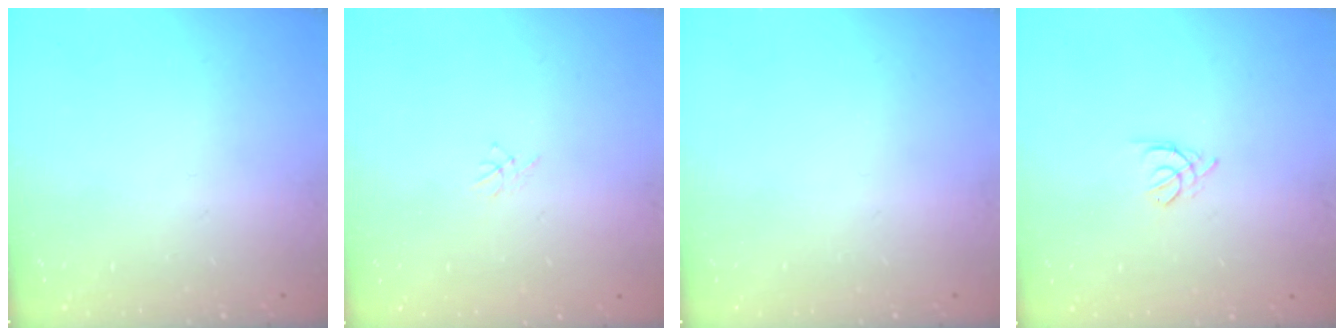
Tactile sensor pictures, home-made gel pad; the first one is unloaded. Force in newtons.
{"total": 1.5, "press": 1.4, "slide": 0.4}
{"total": 0.0}
{"total": 3.0, "press": 2.9, "slide": 0.7}